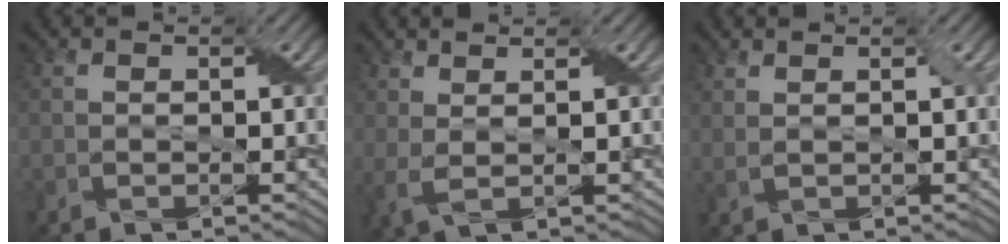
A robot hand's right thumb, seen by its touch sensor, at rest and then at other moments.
{"total": 2.9, "force": [1.4, 0.6, 2.4], "torque": [-0.059, 0.006, 0.030]}
{"total": 1.8, "force": [1.2, 0.3, 1.3], "torque": [-0.025, -0.002, 0.020]}